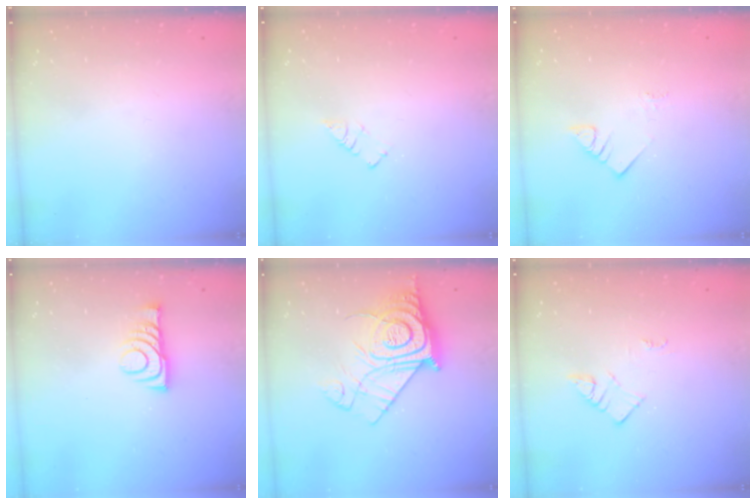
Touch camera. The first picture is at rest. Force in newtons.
{"total": 2.9, "press": 2.9, "slide": 0.4}
{"total": 3.3, "press": 3.3, "slide": 0.4}
{"total": 8.2, "press": 8.1, "slide": 1.0}
{"total": 16.1, "press": 16.1, "slide": 1.1}
{"total": 3.0, "press": 3.0, "slide": 0.4}